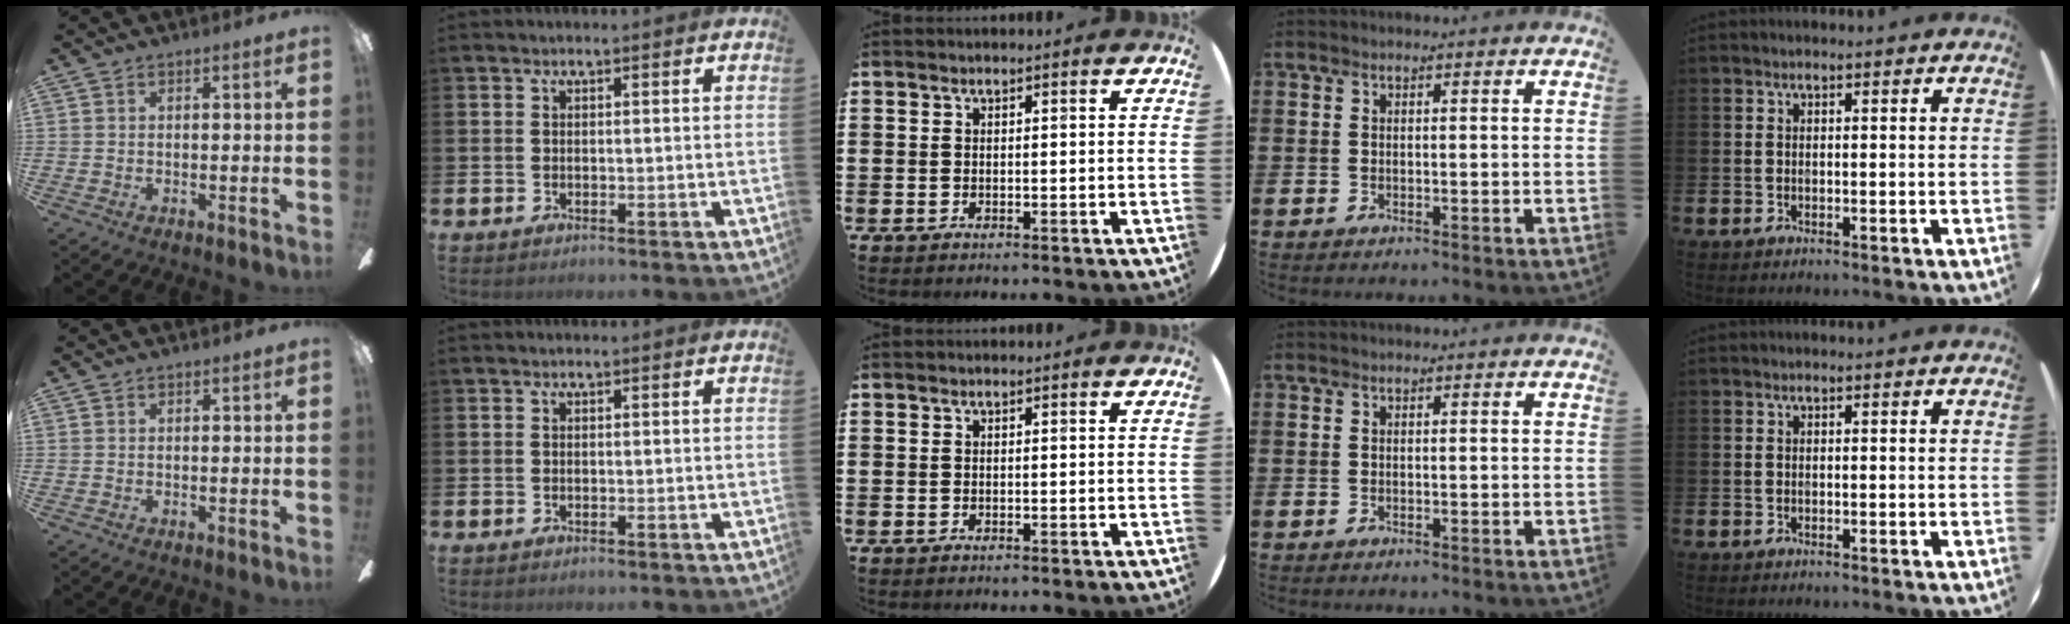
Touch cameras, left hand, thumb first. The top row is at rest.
{}